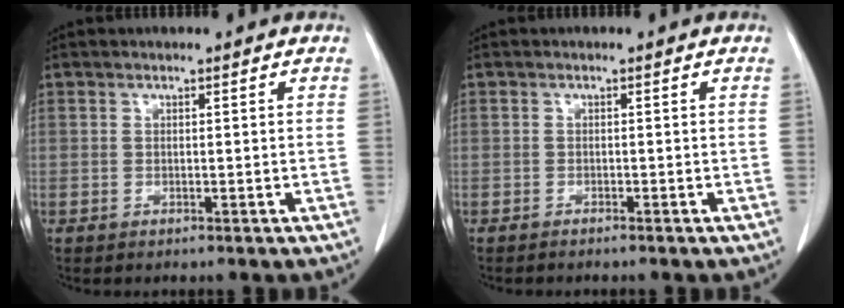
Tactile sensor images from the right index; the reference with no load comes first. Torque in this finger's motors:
{"motor_torque": [-0.08, 0.12, -0.05, -0.01]}